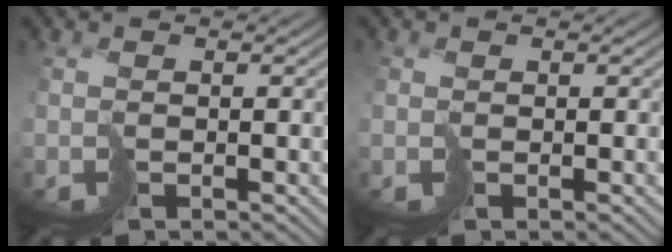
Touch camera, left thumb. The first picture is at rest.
{"total": 0.8, "force": [0.3, 0.7, -0.3], "torque": [0.007, -0.002, -0.001]}